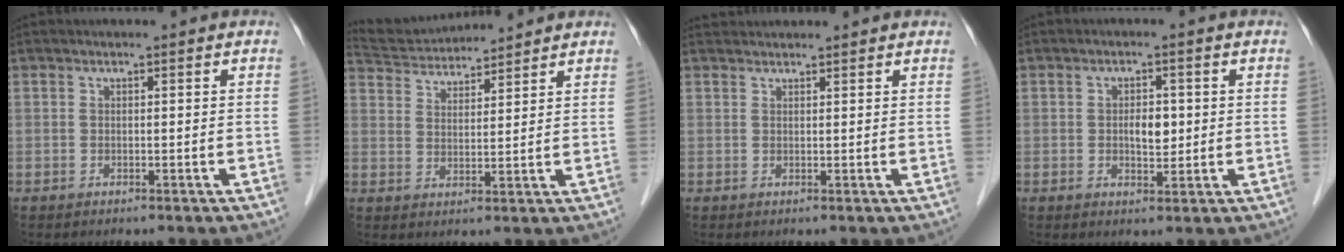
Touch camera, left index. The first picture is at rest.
{"total": 8.5, "force": [8.4, 0.8, 1.3], "torque": [-0.035, 0.027, 0.147]}
{"total": 3.8, "force": [3.7, 0.3, 0.6], "torque": [-0.009, 0.033, 0.053]}
{"total": 3.4, "force": [0.1, 1.8, 2.9], "torque": [-0.046, 0.002, 0.005]}